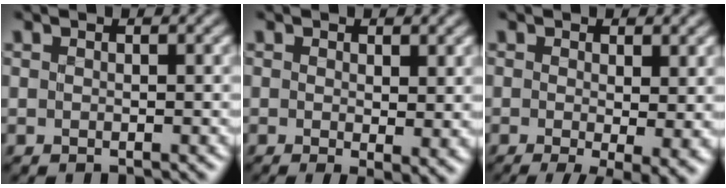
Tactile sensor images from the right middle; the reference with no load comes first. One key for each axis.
{"total": 2.4, "fx": 0.6, "fy": 0.6, "fz": 2.3, "tx": -0.031, "ty": -0.013, "tz": 0.014}
{"total": 4.2, "fx": -0.4, "fy": 1.0, "fz": 4.0, "tx": -0.056, "ty": -0.021, "tz": -0.001}